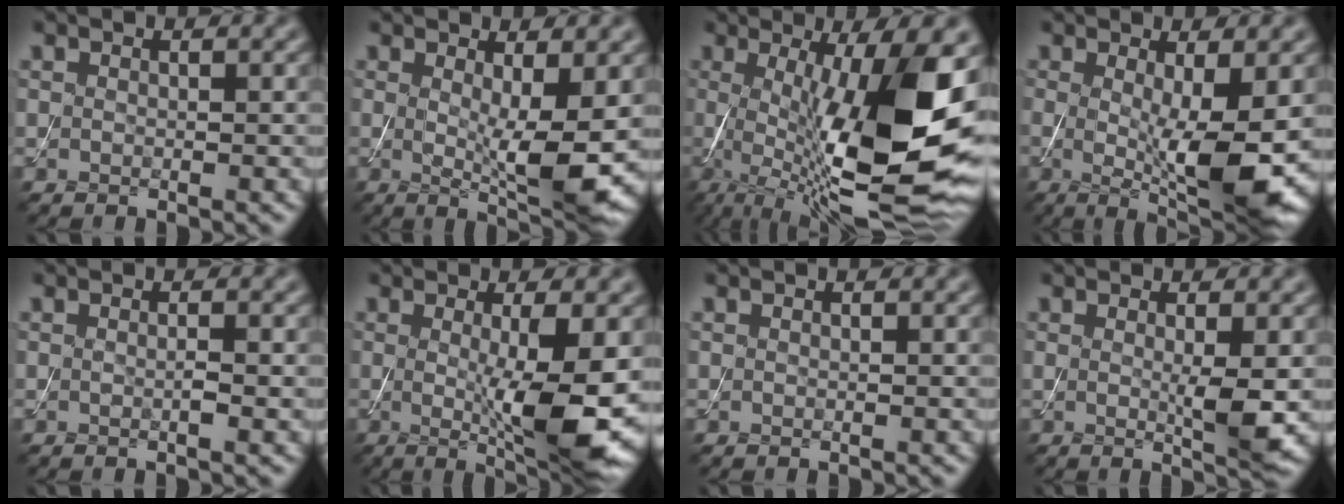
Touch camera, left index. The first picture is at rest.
{"total": 5.8, "force": [0.1, 1.2, 5.7], "torque": [-0.088, -0.020, 0.008]}
{"total": 16.1, "force": [-0.7, 4.5, 15.5], "torque": [-0.225, 0.010, -0.012]}
{"total": 7.8, "force": [-0.6, 1.7, 7.6], "torque": [-0.122, -0.020, -0.005]}
{"total": 1.0, "force": [-0.1, 0.1, 1.0], "torque": [-0.017, -0.004, -0.003]}
{"total": 8.3, "force": [-0.6, 1.6, 8.1], "torque": [-0.120, -0.018, -0.001]}
{"total": 0.0}
{"total": 2.9, "force": [0.1, 0.3, 2.8], "torque": [-0.046, -0.011, 0.004]}